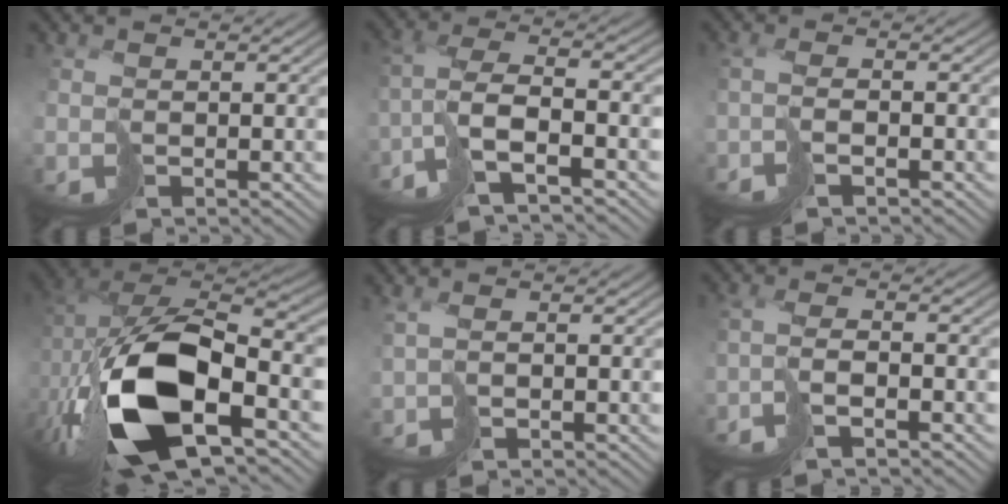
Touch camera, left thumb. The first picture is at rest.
{"total": 7.2, "force": [-4.3, 1.0, 5.6], "torque": [-0.108, 0.012, -0.090]}
{"total": 1.8, "force": [-1.3, -0.3, 1.1], "torque": [-0.019, 0.007, -0.028]}
{"total": 18.9, "force": [-6.5, 8.5, 15.6], "torque": [-0.334, -0.006, -0.105]}
{"total": 1.4, "force": [0.0, 0.3, 1.4], "torque": [-0.033, 0.001, 0.003]}
{"total": 2.8, "force": [-2.0, -0.4, 1.8], "torque": [-0.033, 0.009, -0.044]}